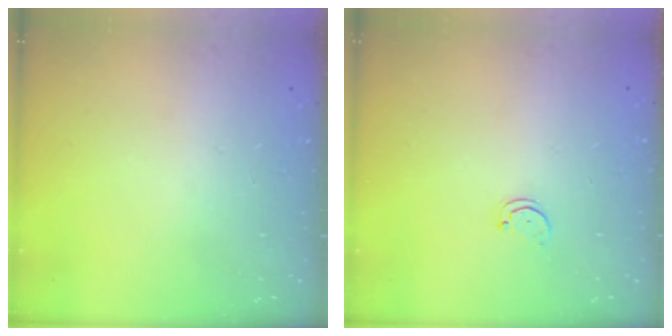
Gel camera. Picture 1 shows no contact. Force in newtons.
{"total": 1.5, "press": 1.5, "slide": 0.3}